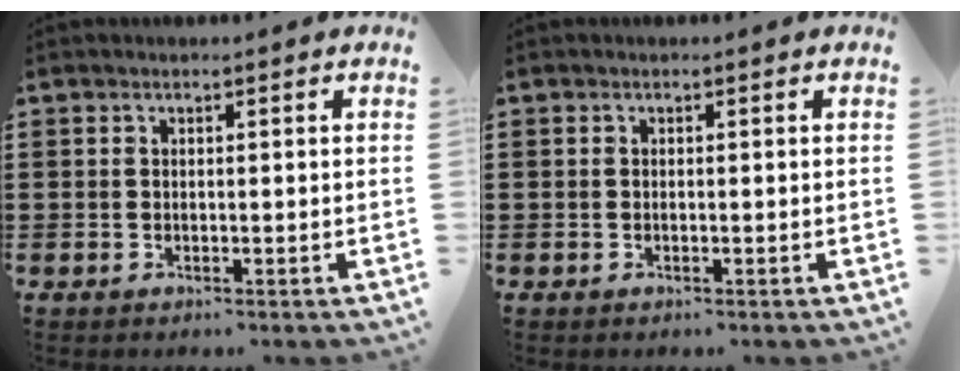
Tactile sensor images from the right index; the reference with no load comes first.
{"total": 0.0}